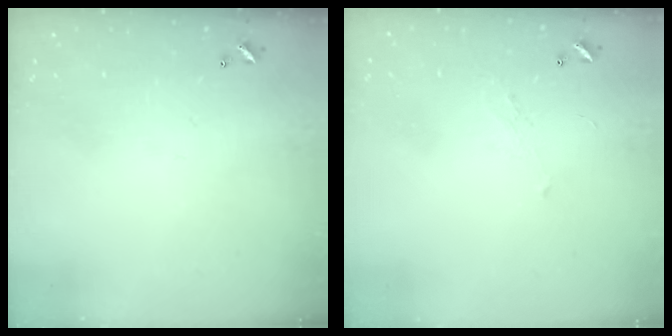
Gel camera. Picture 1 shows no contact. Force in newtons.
{"total": 1.3, "press": 1.1, "slide": 0.7}